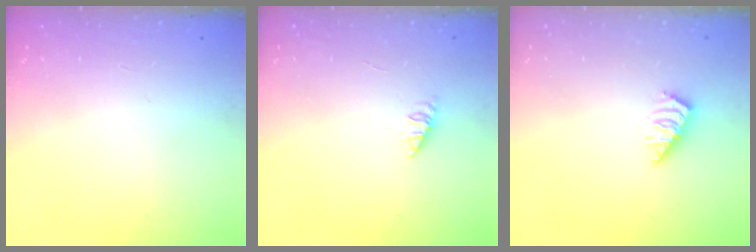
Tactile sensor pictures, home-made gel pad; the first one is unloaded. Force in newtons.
{"total": 1.6, "press": 1.6, "slide": 0.4}
{"total": 2.6, "press": 2.5, "slide": 0.4}